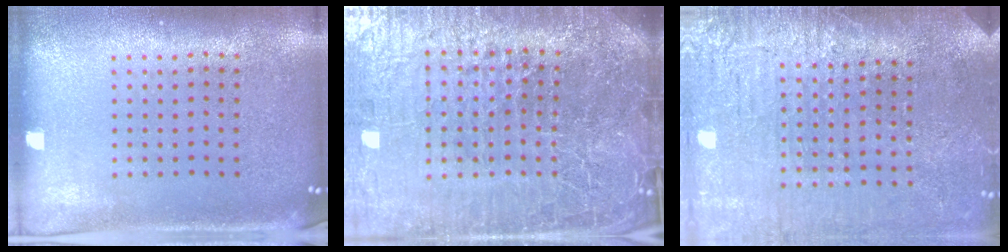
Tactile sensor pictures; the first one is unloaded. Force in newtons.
{"total": 7.8, "press": 6.7, "slide": 3.9}
{"total": 3.8, "press": 3.3, "slide": 1.9}